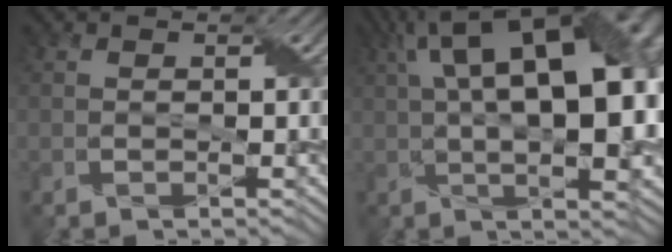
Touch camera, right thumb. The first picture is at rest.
{"total": 20.8, "force": [4.9, 9.0, 18.1], "torque": [-0.257, 0.067, 0.062]}